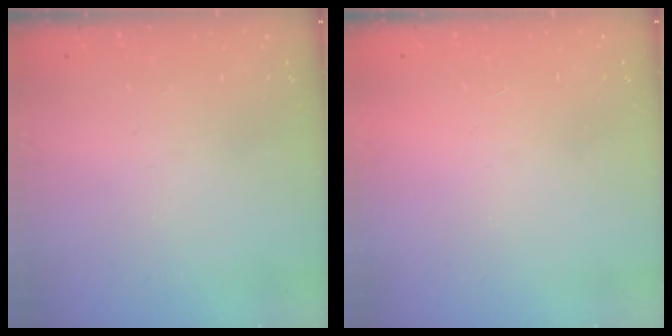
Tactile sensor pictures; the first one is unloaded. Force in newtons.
{"total": 1.5, "press": 1.5, "slide": 0.1}